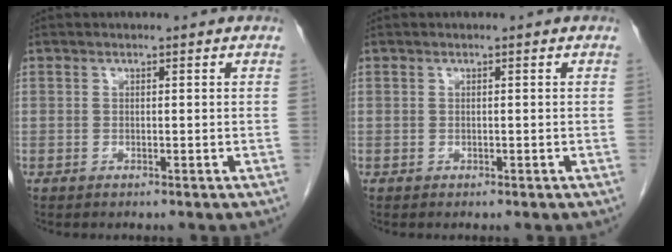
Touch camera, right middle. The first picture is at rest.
{"total": 0.0}